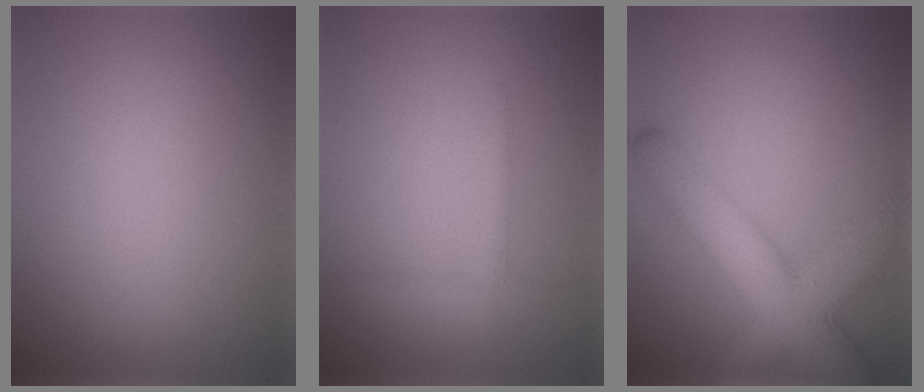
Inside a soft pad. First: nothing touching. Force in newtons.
{"total": 1.3, "press": 1.3, "slide": 0.1}
{"total": 9.0, "press": 9.0, "slide": 0.3}